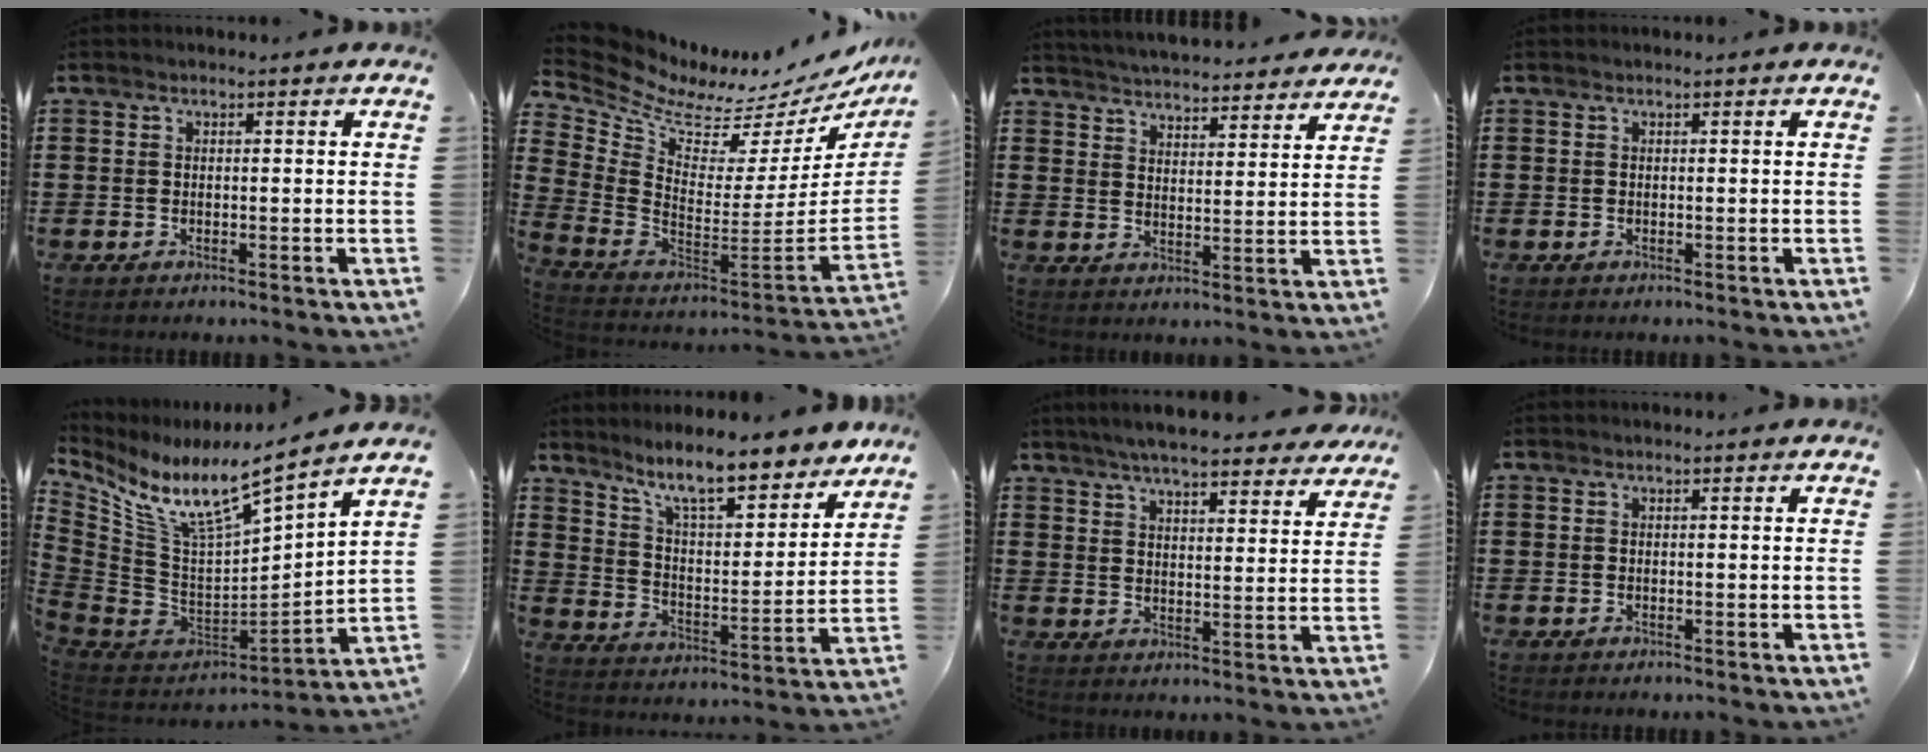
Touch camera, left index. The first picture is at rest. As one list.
[{"total": 5.1, "force": [4.4, 1.9, 1.8], "torque": [-0.071, -0.058, 0.070]}, {"total": 4.5, "force": [4.5, 0.0, 0.1], "torque": [-0.023, -0.030, 0.077]}, {"total": 0.0}, {"total": 10.6, "force": [7.4, 1.4, 7.5], "torque": [-0.170, -0.063, 0.123]}, {"total": 9.6, "force": [8.4, 0.9, 4.6], "torque": [-0.103, -0.053, 0.143]}, {"total": 6.3, "force": [5.9, 0.2, 2.3], "torque": [-0.066, -0.022, 0.105]}, {"total": 0.0}]